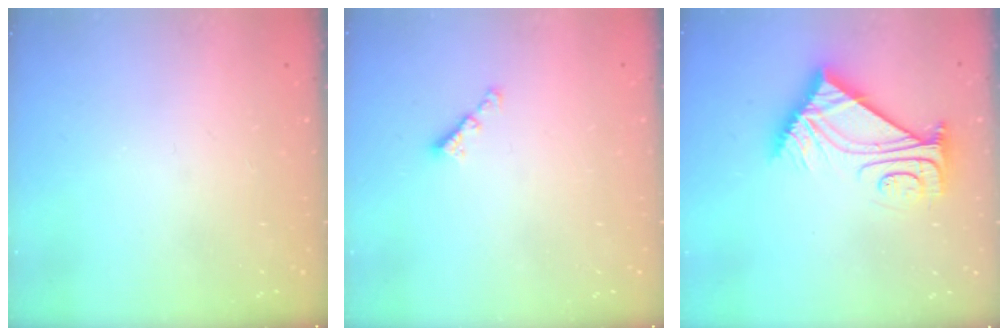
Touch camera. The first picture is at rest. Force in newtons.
{"total": 2.3, "press": 2.3, "slide": 0.4}
{"total": 10.5, "press": 10.5, "slide": 0.8}